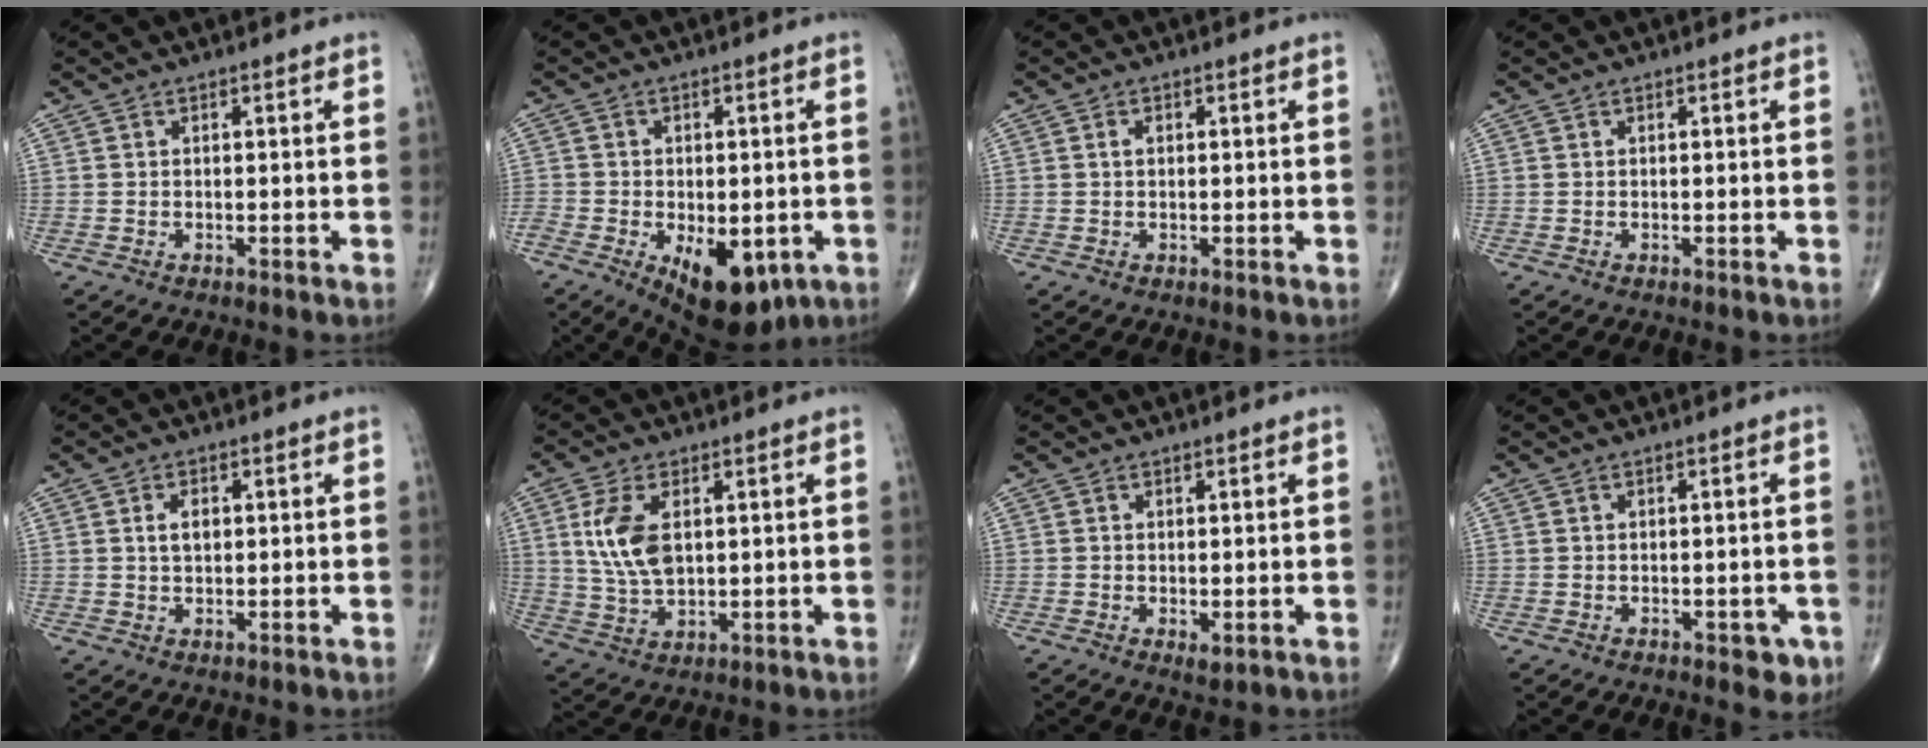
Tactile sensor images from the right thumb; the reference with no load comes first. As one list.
[{"total": 15.1, "force": [-6.5, 8.2, 10.8], "torque": [-0.164, 0.000, -0.086]}, {"total": 1.3, "force": [0.3, 0.8, 0.9], "torque": [-0.018, 0.004, 0.006]}, {"total": 0.0}, {"total": 3.3, "force": [0.8, 2.0, 2.5], "torque": [-0.039, 0.000, 0.015]}, {"total": 9.6, "force": [2.3, 5.2, 7.8], "torque": [-0.157, -0.009, 0.051]}, {"total": 1.5, "force": [-0.3, 0.8, 1.3], "torque": [-0.019, -0.004, 0.000]}, {"total": 3.1, "force": [-1.3, 1.9, 2.1], "torque": [-0.005, 0.002, -0.013]}]